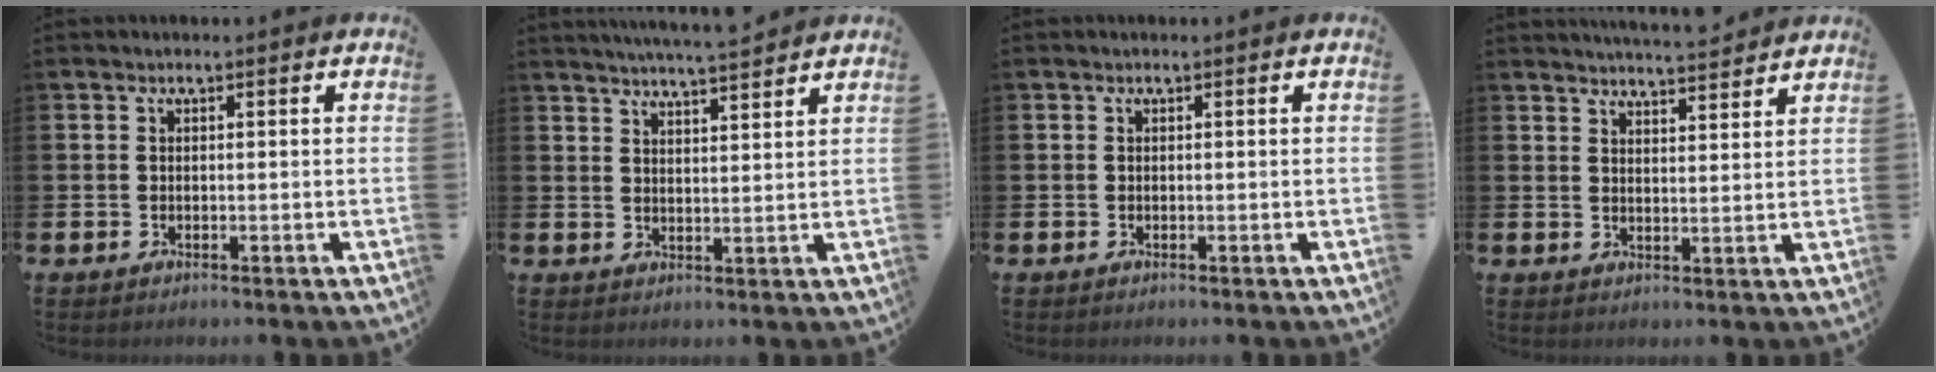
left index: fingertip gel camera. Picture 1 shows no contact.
{"total": 4.9, "force": [4.8, -0.5, 0.6], "torque": [-0.020, -0.025, 0.086]}
{"total": 0.0}
{"total": 4.5, "force": [4.5, -0.2, 0.1], "torque": [-0.009, -0.028, 0.080]}